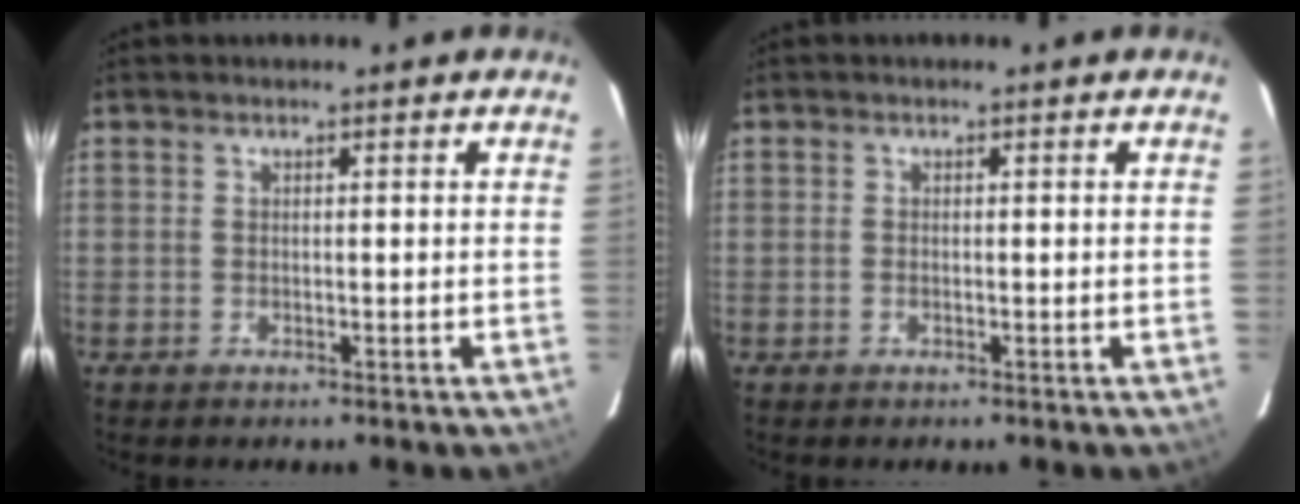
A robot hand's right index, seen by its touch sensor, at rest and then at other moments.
{"total": 0.6, "force": [-0.2, 0.4, 0.4], "torque": [-0.010, 0.000, -0.006]}